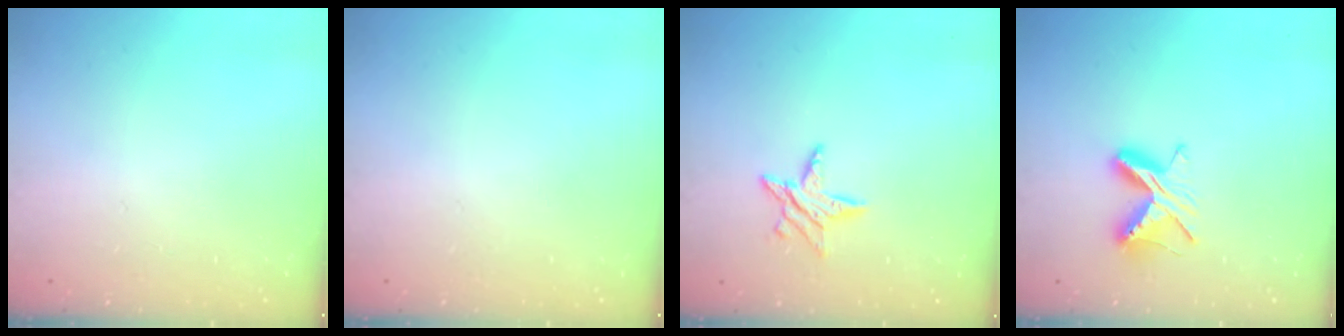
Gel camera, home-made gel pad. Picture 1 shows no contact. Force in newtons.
{"total": 0.0}
{"total": 5.9, "press": 5.9, "slide": 0.1}
{"total": 7.5, "press": 7.4, "slide": 0.5}